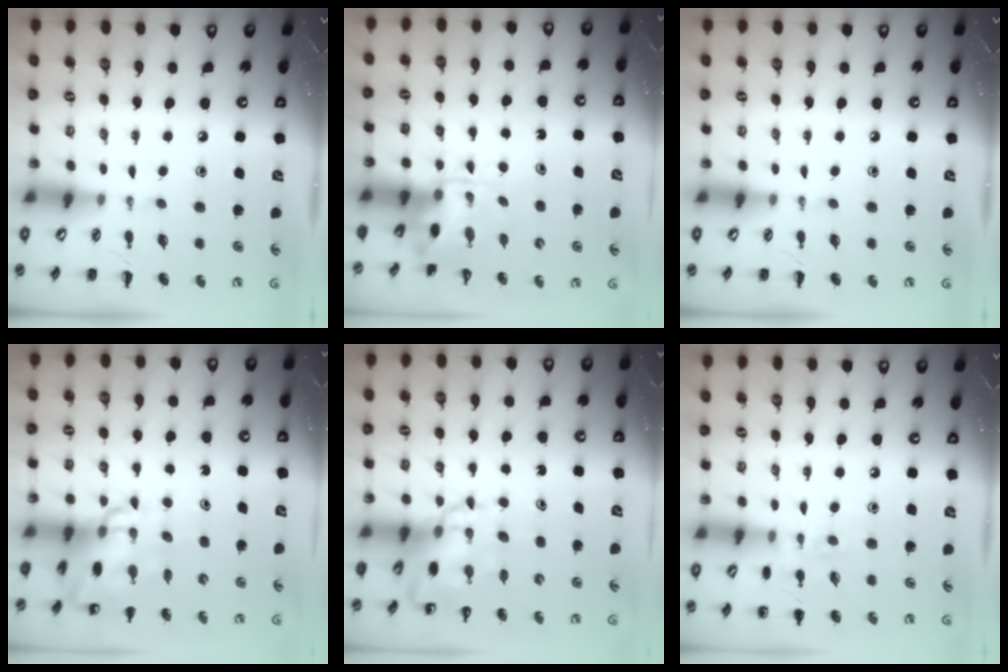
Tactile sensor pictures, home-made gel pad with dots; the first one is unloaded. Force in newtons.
{"total": 3.5, "press": 3.4, "slide": 0.8}
{"total": 0.0}
{"total": 10.1, "press": 9.7, "slide": 2.8}
{"total": 8.9, "press": 8.5, "slide": 2.7}
{"total": 8.2, "press": 8.1, "slide": 1.6}